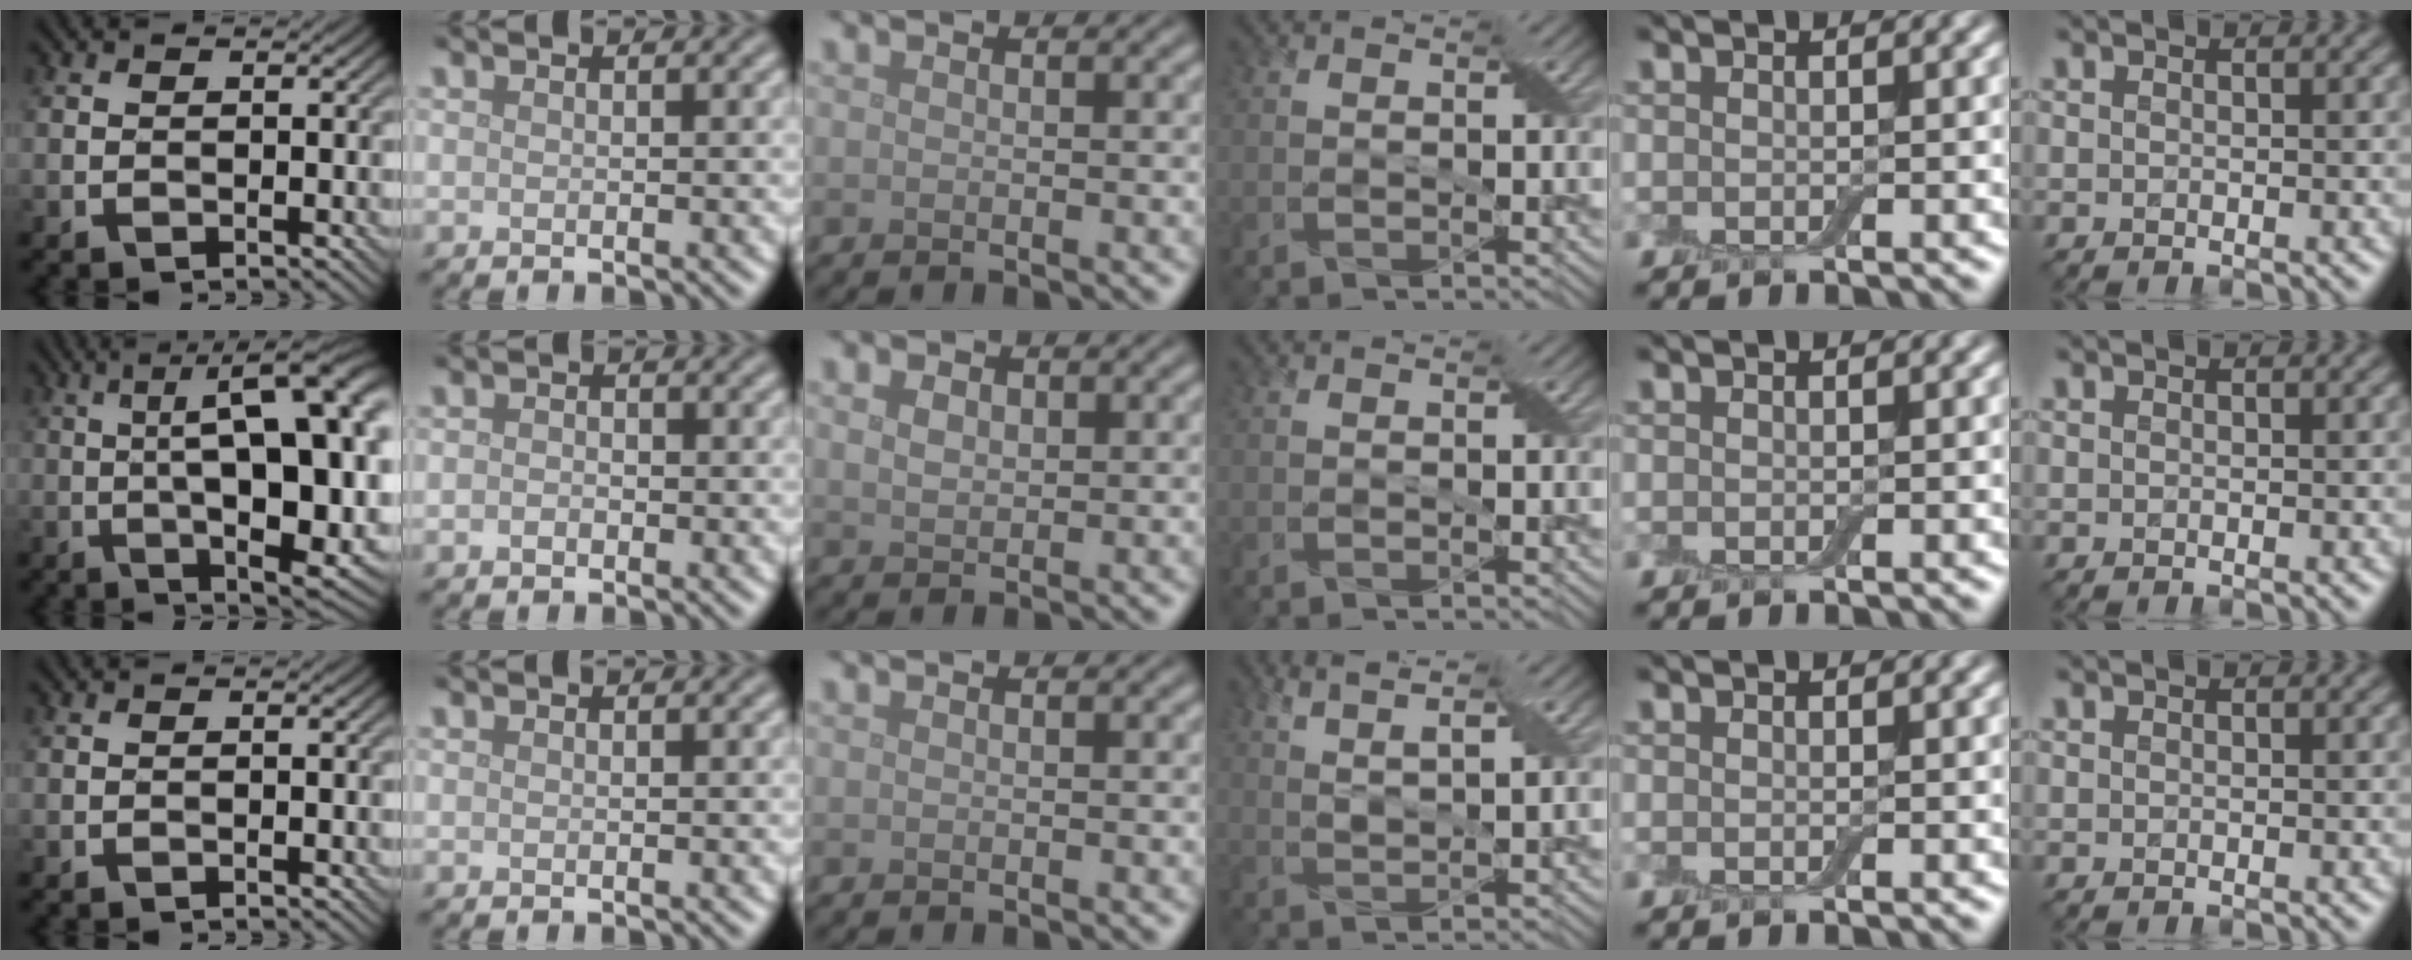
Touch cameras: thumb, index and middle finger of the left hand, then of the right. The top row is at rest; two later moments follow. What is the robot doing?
{"motion": "peel", "object": "adhesive wrap"}